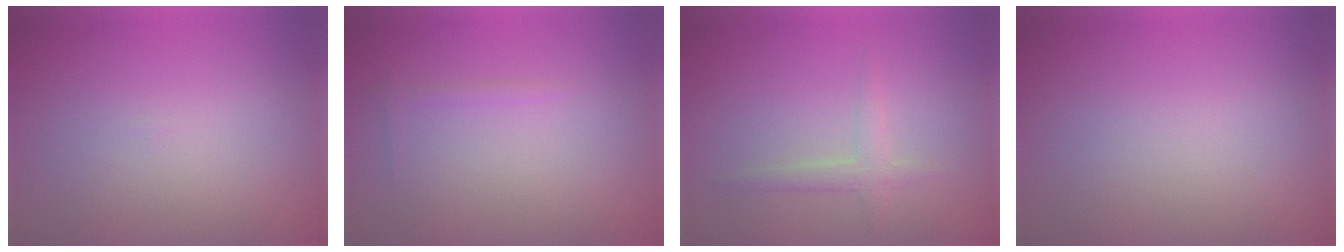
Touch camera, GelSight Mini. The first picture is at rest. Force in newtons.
{"total": 0.6, "press": 0.6, "slide": 0.1}
{"total": 1.5, "press": 1.5, "slide": 0.1}
{"total": 0.0}